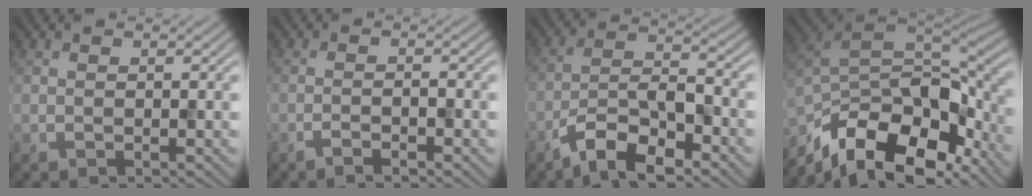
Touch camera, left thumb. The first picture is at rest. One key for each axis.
{"total": 1.7, "fx": -1.3, "fy": 0.1, "fz": 1.2, "tx": -0.022, "ty": 0.007, "tz": -0.026}
{"total": 8.4, "fx": -5.6, "fy": 2.6, "fz": 5.7, "tx": -0.100, "ty": 0.004, "tz": -0.115}
{"total": 15.2, "fx": -9.2, "fy": 7.1, "fz": 9.8, "tx": -0.209, "ty": -0.013, "tz": -0.161}